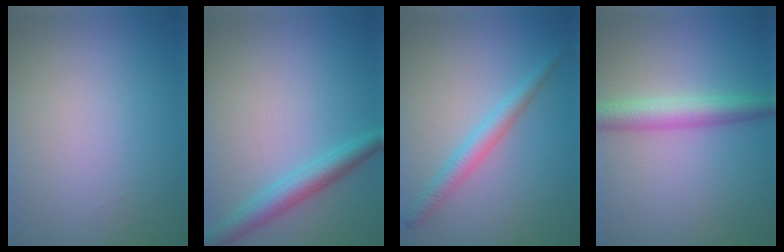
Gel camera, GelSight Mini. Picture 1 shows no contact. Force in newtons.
{"total": 3.3, "press": 3.3, "slide": 0.1}
{"total": 2.4, "press": 2.4, "slide": 0.1}
{"total": 3.7, "press": 3.7, "slide": 0.1}